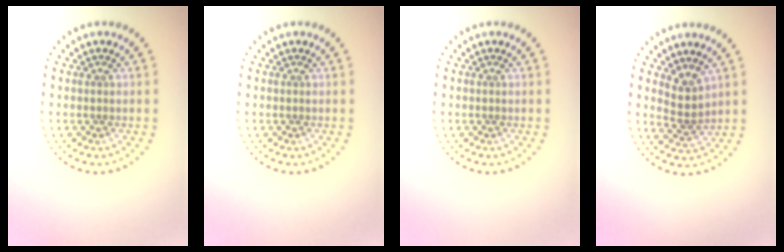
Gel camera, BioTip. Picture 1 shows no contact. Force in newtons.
{"total": 0.0}
{"total": 0.0}
{"total": 2.5, "press": 1.8, "slide": 1.8}